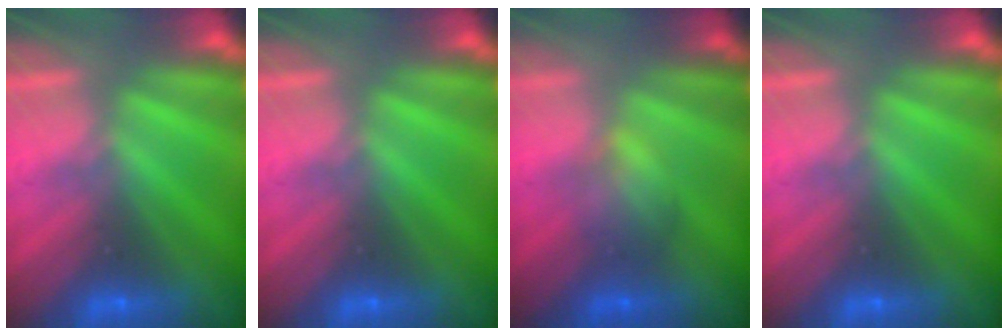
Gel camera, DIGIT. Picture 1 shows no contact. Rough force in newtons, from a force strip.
{"total": 0.0}
{"total": 2.1}
{"total": 0.0}